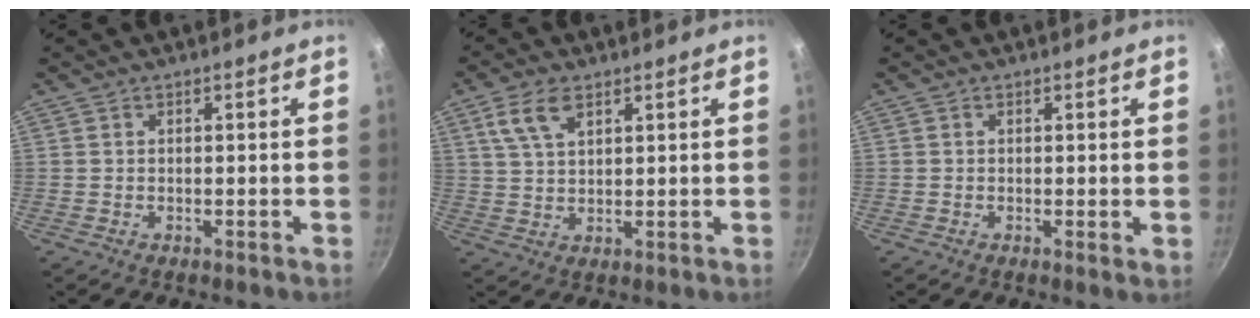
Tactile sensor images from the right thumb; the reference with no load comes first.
{"total": 6.5, "force": [3.3, 3.3, 4.5], "torque": [-0.082, -0.002, 0.066]}
{"total": 1.0, "force": [0.2, 0.3, 0.9], "torque": [-0.015, -0.004, 0.000]}